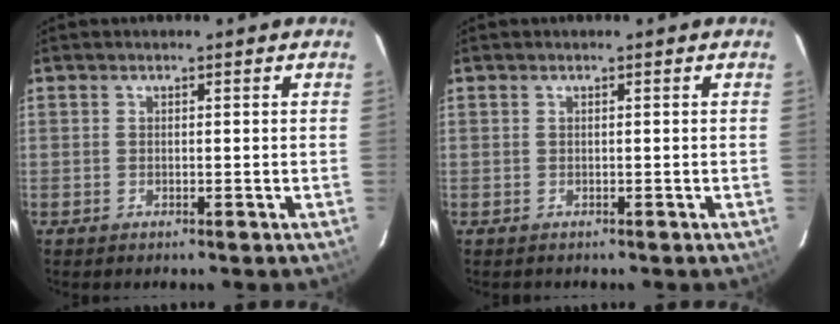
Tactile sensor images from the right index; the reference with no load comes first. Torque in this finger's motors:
{"motor_torque": [-0.03, -0.01, -0.04, -0.04]}